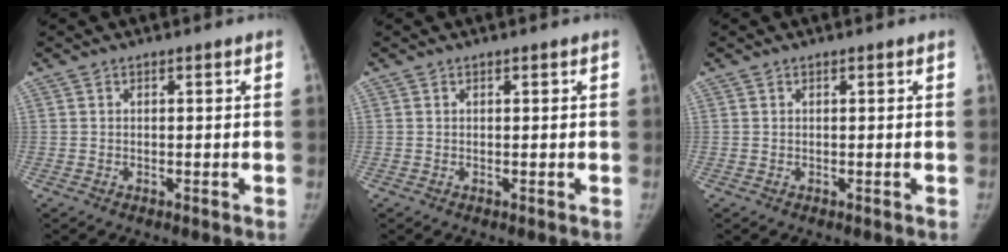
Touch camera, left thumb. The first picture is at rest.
{"total": 0.0}
{"total": 0.0}